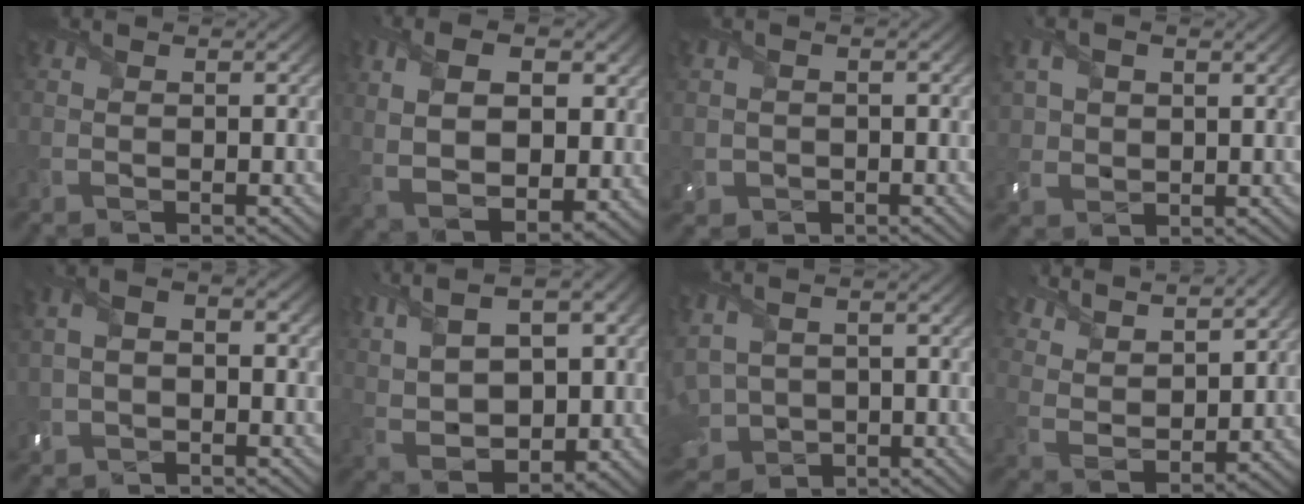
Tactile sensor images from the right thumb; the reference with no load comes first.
{"total": 12.0, "force": [2.5, 7.0, 9.4], "torque": [-0.189, -0.007, 0.043]}
{"total": 1.7, "force": [-0.5, 1.6, 0.0], "torque": [-0.011, -0.007, -0.013]}
{"total": 5.7, "force": [2.2, 3.8, 3.7], "torque": [-0.102, 0.004, 0.044]}
{"total": 4.2, "force": [-1.2, 2.7, 3.0], "torque": [-0.069, 0.004, -0.020]}
{"total": 11.8, "force": [3.6, 6.7, 9.1], "torque": [-0.200, 0.003, 0.074]}
{"total": 6.3, "force": [0.3, 4.7, 4.2], "torque": [-0.146, -0.013, 0.003]}
{"total": 11.6, "force": [9.1, 4.3, 5.7], "torque": [-0.146, -0.014, 0.158]}